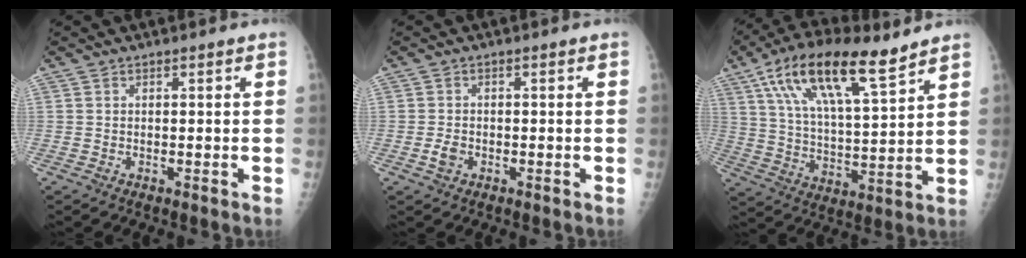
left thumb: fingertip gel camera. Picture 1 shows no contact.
{"total": 2.1, "force": [-0.8, 1.5, 1.3], "torque": [-0.024, 0.002, -0.015]}
{"total": 19.0, "force": [11.2, 6.0, 14.2], "torque": [-0.241, -0.028, 0.204]}